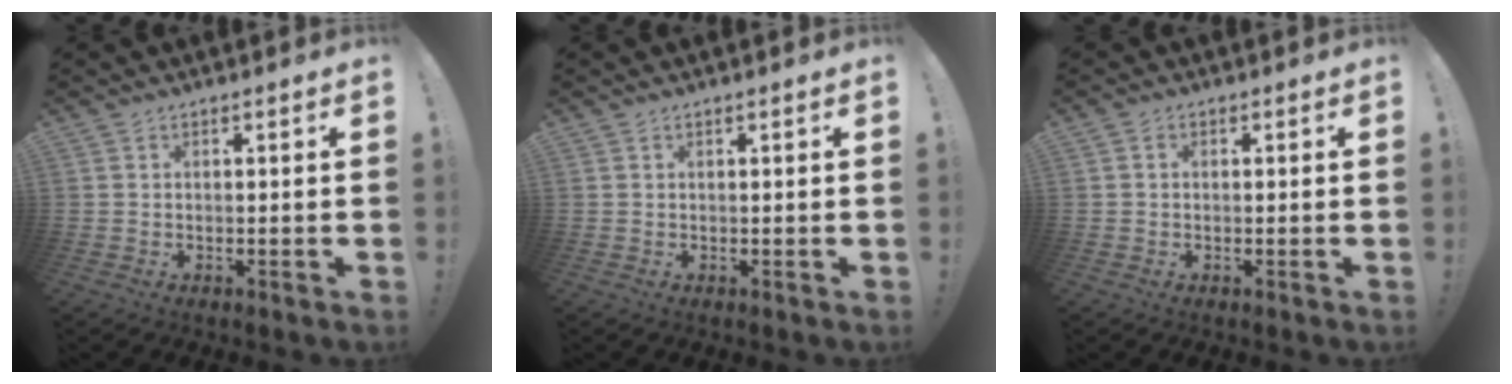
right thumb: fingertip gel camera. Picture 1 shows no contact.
{"total": 0.5, "force": [0.3, -0.2, 0.4], "torque": [-0.004, -0.001, 0.004]}
{"total": 0.8, "force": [0.0, 0.6, 0.4], "torque": [-0.013, 0.005, 0.000]}